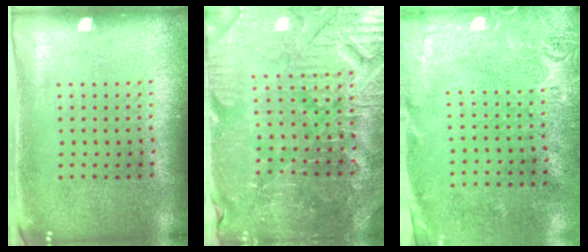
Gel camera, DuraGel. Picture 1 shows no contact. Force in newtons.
{"total": 3.8, "press": 3.8, "slide": 0.6}
{"total": 2.6, "press": 2.2, "slide": 1.4}